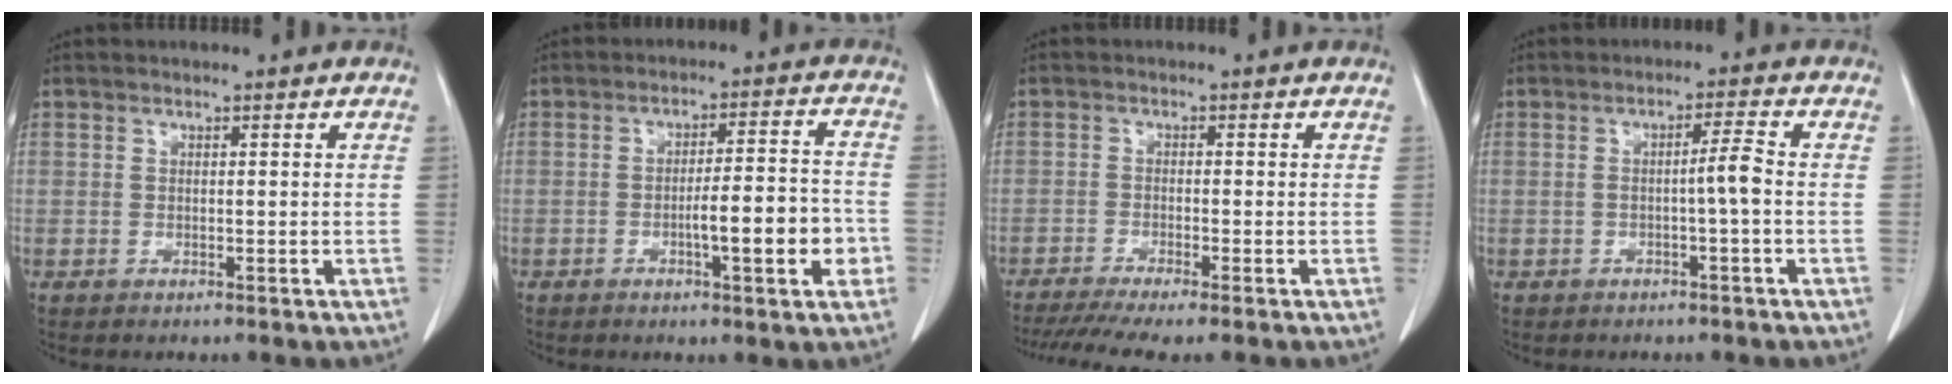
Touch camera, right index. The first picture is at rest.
{"total": 8.7, "force": [-2.7, 1.3, 8.2], "torque": [-0.120, 0.011, -0.038]}
{"total": 8.7, "force": [-7.1, -0.1, 5.0], "torque": [-0.072, -0.015, -0.111]}
{"total": 3.0, "force": [-0.6, -0.4, 3.0], "torque": [-0.047, 0.003, -0.010]}